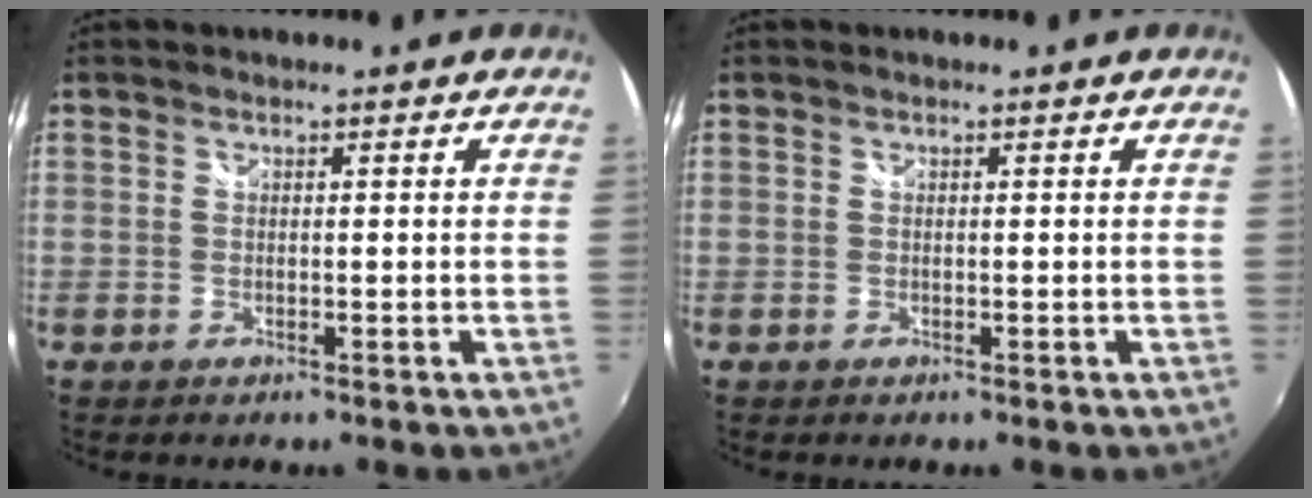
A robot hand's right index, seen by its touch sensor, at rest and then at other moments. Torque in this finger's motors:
{"motor_torque": [0.07, -0.07, 0.03, 0.01]}